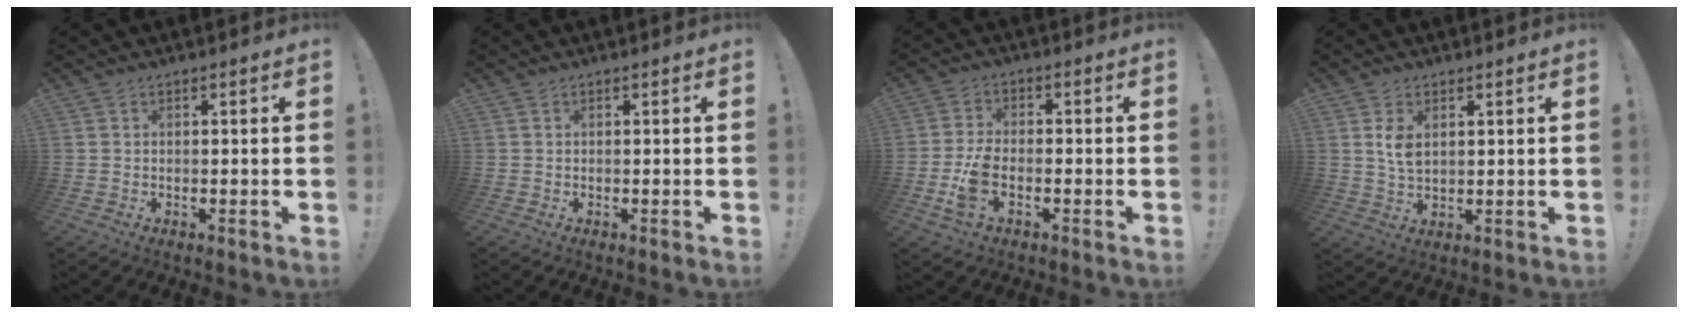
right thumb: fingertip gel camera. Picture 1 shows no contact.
{"total": 0.0}
{"total": 7.8, "force": [-2.4, 4.2, 6.1], "torque": [-0.122, -0.006, -0.041]}
{"total": 5.2, "force": [1.8, 2.9, 3.9], "torque": [-0.069, -0.009, 0.029]}